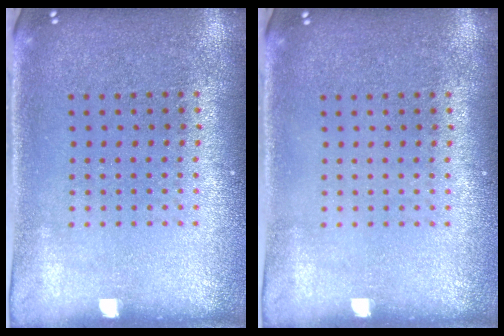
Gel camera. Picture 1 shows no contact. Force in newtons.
{"total": 0.0}